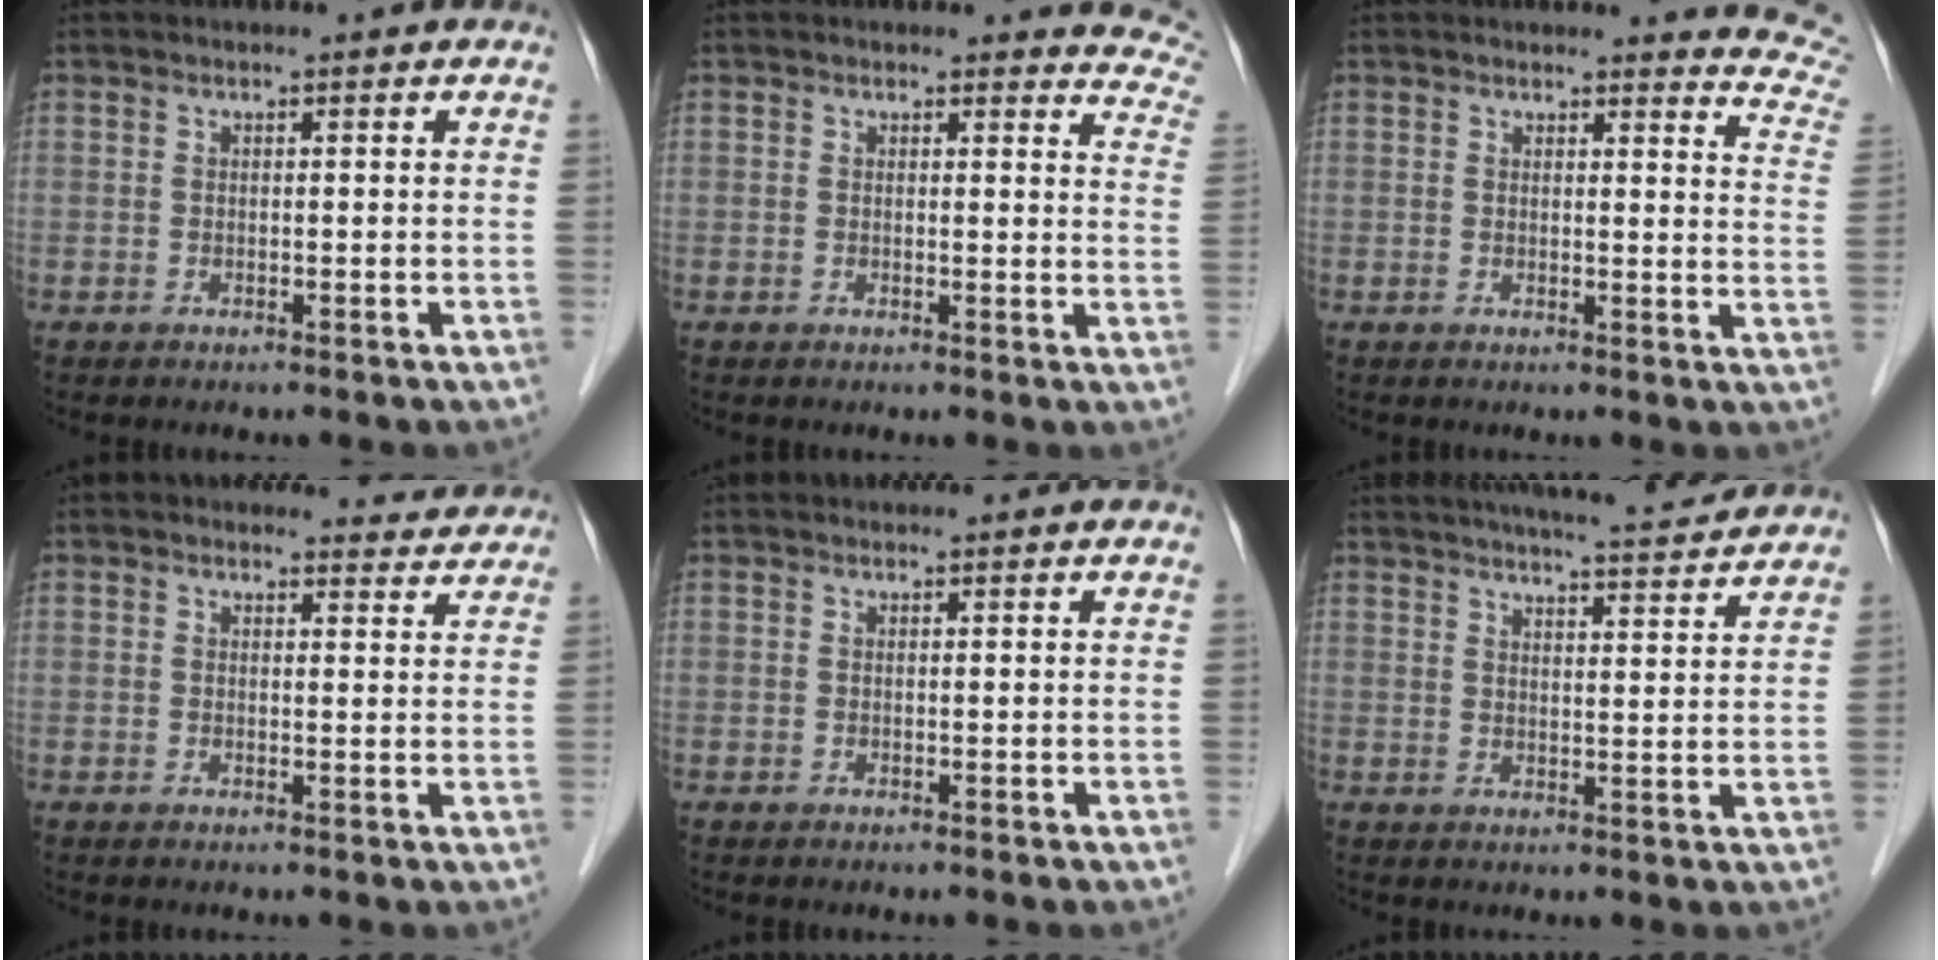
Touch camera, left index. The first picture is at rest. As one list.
[{"total": 8.8, "force": [8.4, 2.4, 0.7], "torque": [0.040, -0.046, 0.044]}, {"total": 10.1, "force": [10.0, 0.4, 0.4], "torque": [0.029, -0.083, 0.070]}, {"total": 3.4, "force": [3.3, 0.9, -0.5], "torque": [0.005, -0.006, 0.025]}, {"total": 1.3, "force": [1.3, 0.2, 0.3], "torque": [-0.008, 0.022, 0.020]}, {"total": 12.3, "force": [11.3, 0.6, 4.9], "torque": [-0.077, 0.007, 0.147]}]